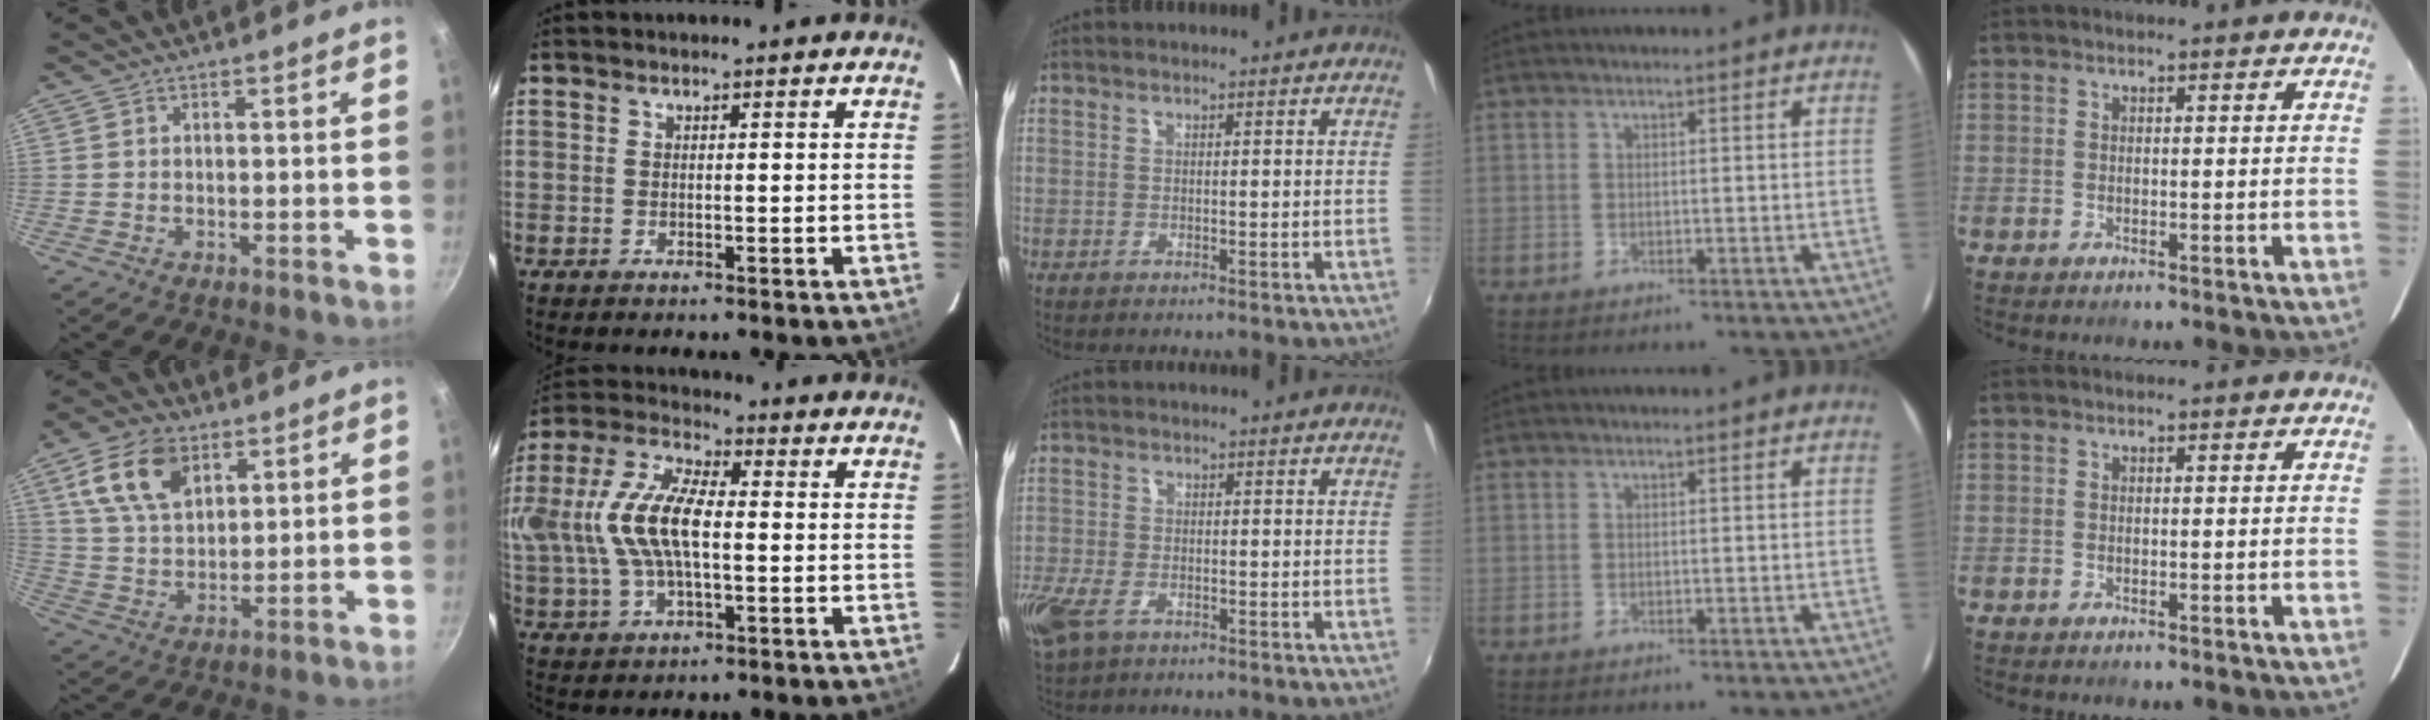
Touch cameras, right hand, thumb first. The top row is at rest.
{"thumb": {"total": 12.7, "force": [5.9, 7.8, 8.2], "torque": [-0.130, -0.011, 0.113]}, "index": {"total": 15.9, "force": [-0.2, 7.3, 14.2], "torque": [-0.297, 0.012, -0.004]}, "middle": {"total": 8.4, "force": [-4.4, 4.7, 5.4], "torque": [-0.139, -0.025, -0.084]}}